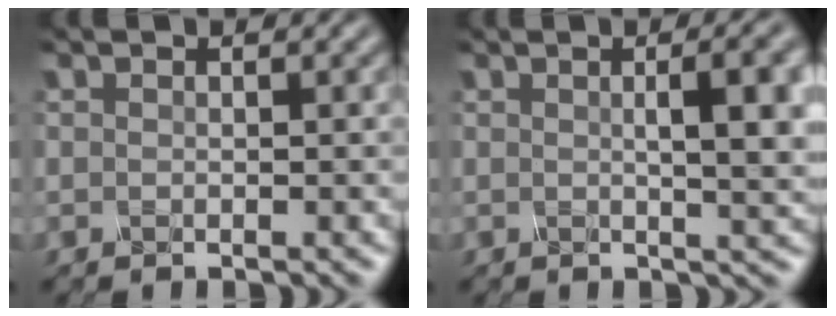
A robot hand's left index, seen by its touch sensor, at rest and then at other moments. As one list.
[{"total": 7.0, "force": [1.2, 2.2, 6.6], "torque": [-0.052, 0.016, 0.010]}]